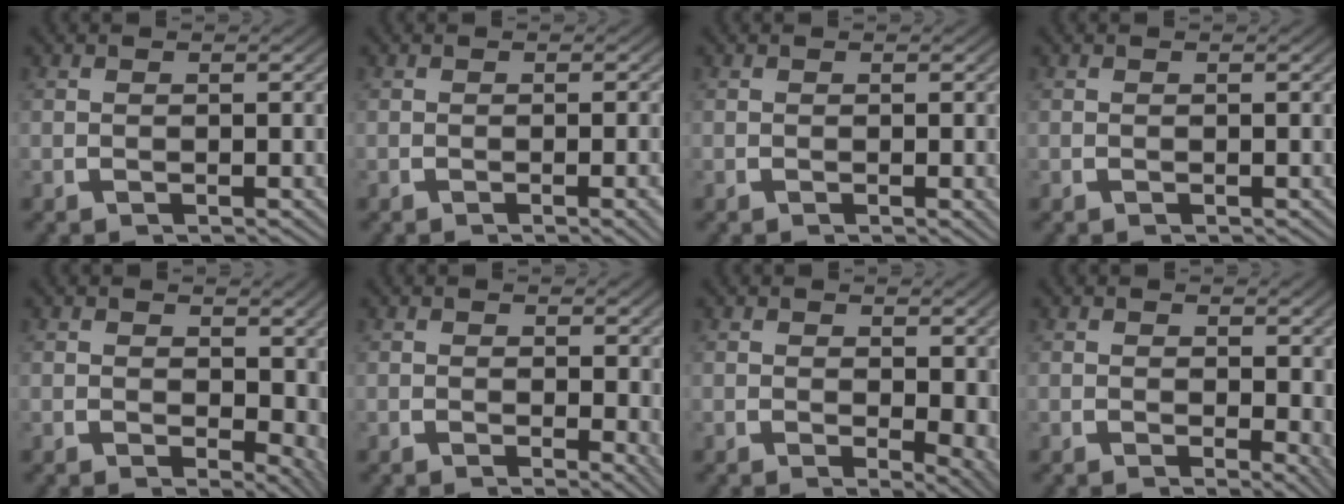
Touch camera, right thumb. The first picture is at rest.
{"total": 1.7, "force": [-0.5, 0.1, 1.6], "torque": [-0.021, 0.004, -0.008]}
{"total": 0.7, "force": [0.0, 0.0, 0.7], "torque": [-0.010, 0.000, 0.002]}
{"total": 0.0}
{"total": 3.5, "force": [0.9, 2.3, 2.6], "torque": [-0.017, -0.017, 0.021]}
{"total": 1.9, "force": [0.5, 0.7, 1.7], "torque": [-0.010, -0.007, 0.006]}
{"total": 3.3, "force": [0.3, 1.5, 2.9], "torque": [-0.024, -0.014, 0.010]}
{"total": 2.3, "force": [0.6, 1.1, 1.9], "torque": [-0.009, -0.007, 0.009]}